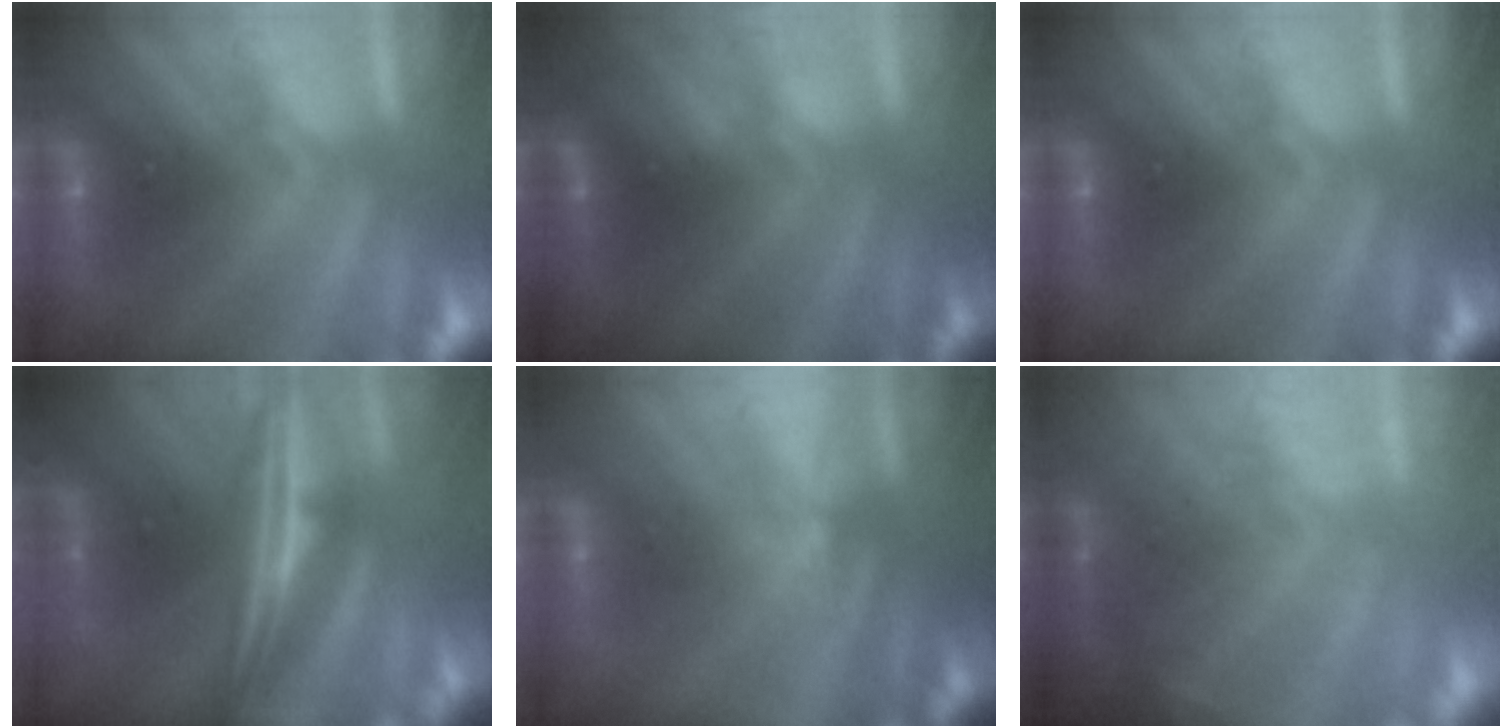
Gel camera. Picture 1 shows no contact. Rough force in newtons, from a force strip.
{"total": 2.9}
{"total": 0.0}
{"total": 7.6}
{"total": 1.6}
{"total": 6.9}